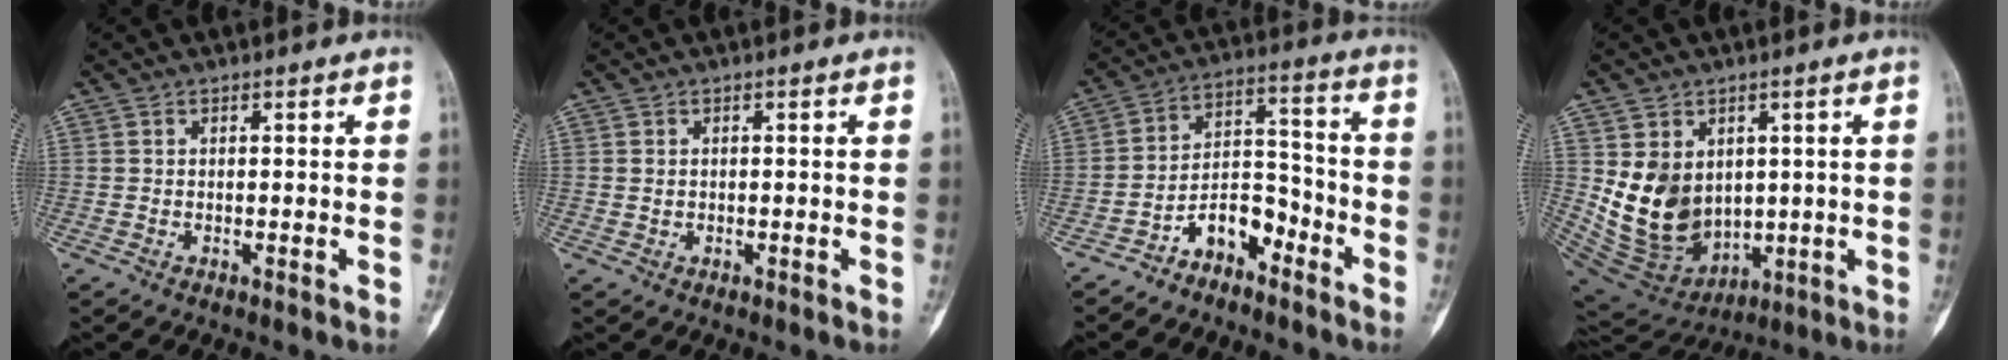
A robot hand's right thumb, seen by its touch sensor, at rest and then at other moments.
{"total": 0.9, "force": [0.1, 0.7, 0.5], "torque": [-0.006, 0.000, 0.003]}
{"total": 8.8, "force": [-5.7, 4.9, 4.5], "torque": [-0.059, 0.075, -0.108]}
{"total": 13.9, "force": [1.8, 10.9, 8.5], "torque": [-0.116, -0.020, 0.070]}